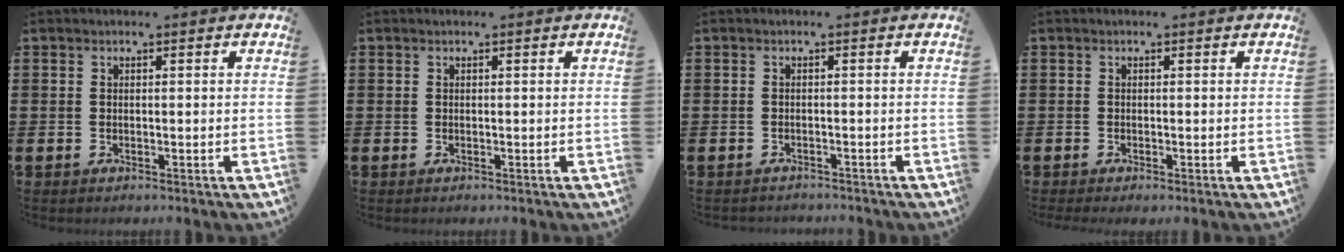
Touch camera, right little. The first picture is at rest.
{"total": 0.0}
{"total": 0.8, "force": [-0.8, 0.0, -0.1], "torque": [-0.001, 0.000, -0.017]}
{"total": 0.0}